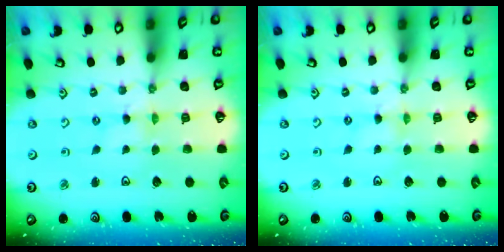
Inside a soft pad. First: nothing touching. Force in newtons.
{"total": 0.0}